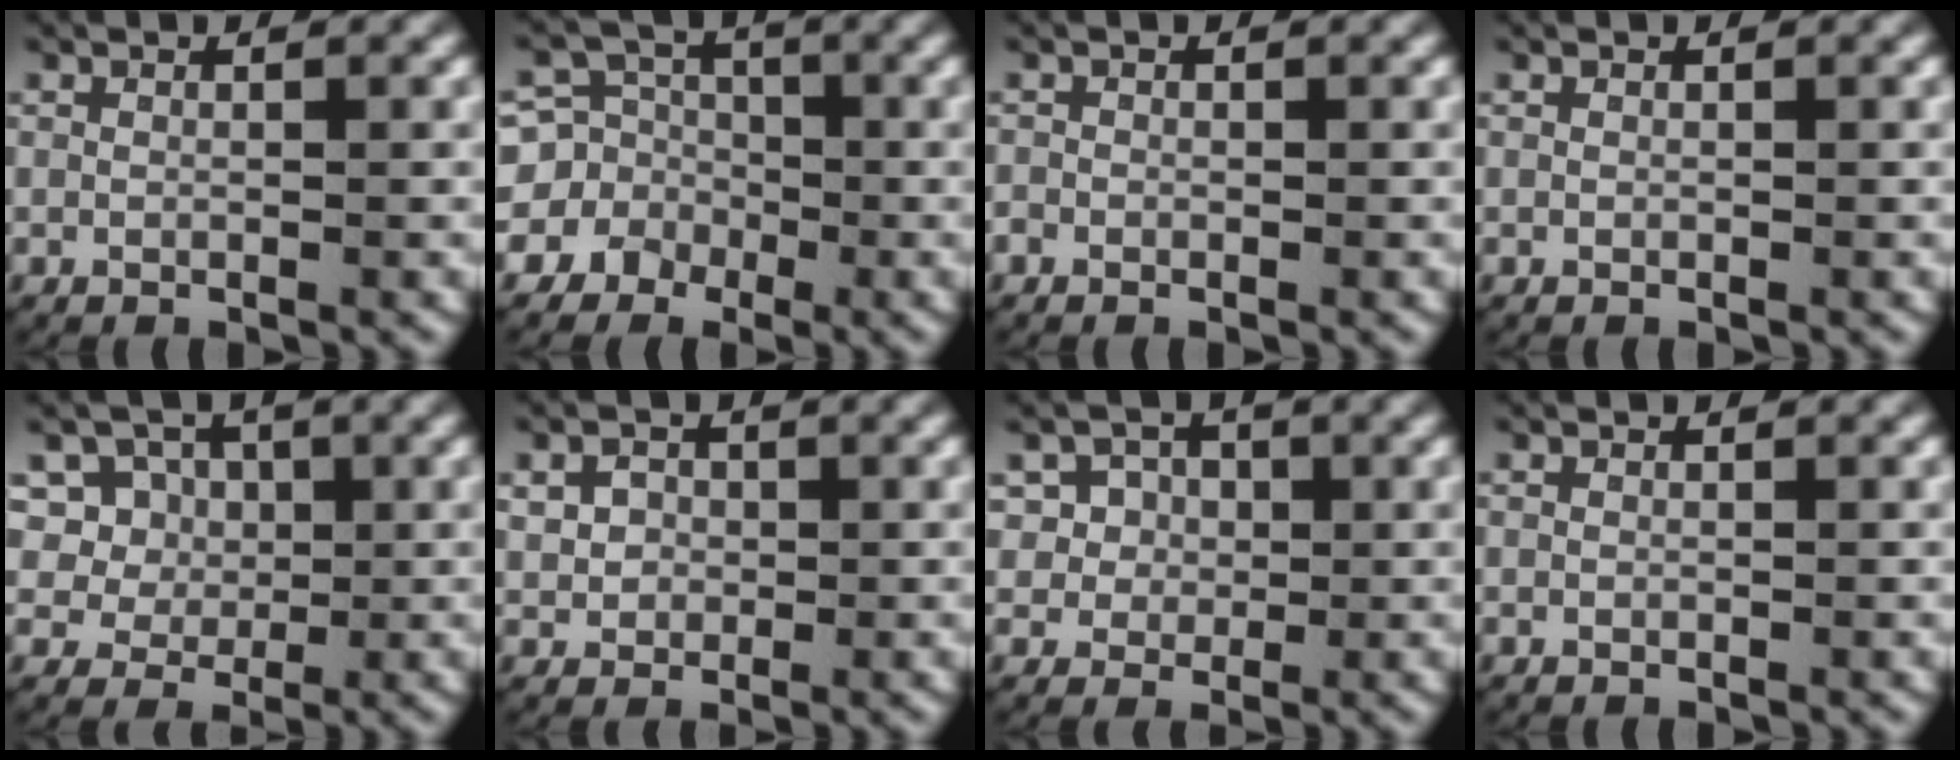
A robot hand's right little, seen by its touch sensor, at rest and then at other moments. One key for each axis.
{"total": 10.8, "fx": -2.2, "fy": 10.2, "fz": 2.8, "tx": -0.083, "ty": -0.034, "tz": -0.046}
{"total": 1.0, "fx": -0.5, "fy": 0.8, "fz": 0.2, "tx": -0.008, "ty": -0.004, "tz": -0.008}
{"total": 0.0}
{"total": 7.7, "fx": 0.7, "fy": 7.2, "fz": 2.6, "tx": -0.087, "ty": -0.023, "tz": 0.012}
{"total": 3.4, "fx": 0.3, "fy": 3.0, "fz": 1.4, "tx": -0.037, "ty": -0.009, "tz": 0.012}
{"total": 4.4, "fx": 0.2, "fy": 4.1, "fz": 1.3, "tx": -0.038, "ty": -0.010, "tz": 0.003}
{"total": 0.0}